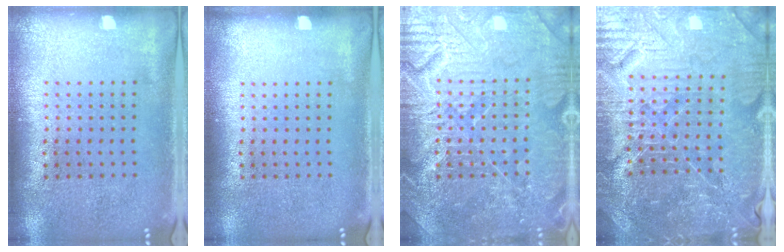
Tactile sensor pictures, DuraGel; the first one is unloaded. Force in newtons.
{"total": 0.0}
{"total": 5.0, "press": 4.9, "slide": 0.7}
{"total": 5.5, "press": 5.1, "slide": 2.0}